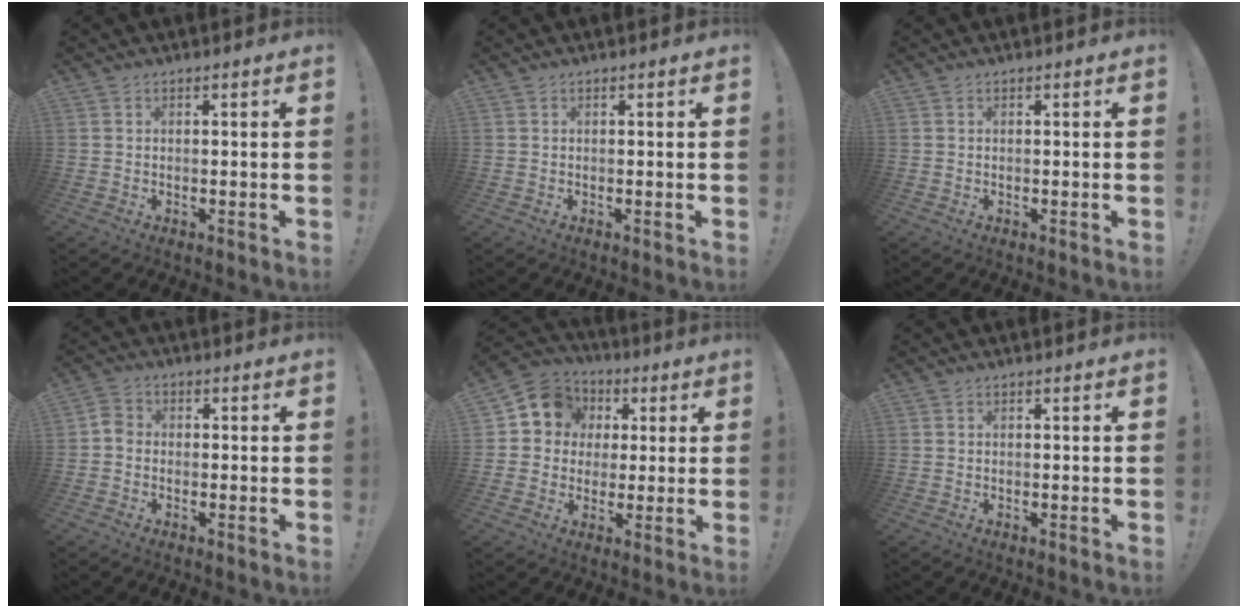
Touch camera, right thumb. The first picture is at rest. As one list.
[{"total": 0.0}, {"total": 0.0}, {"total": 3.3, "force": [-1.1, 2.6, 1.8], "torque": [-0.037, 0.018, -0.017]}, {"total": 10.5, "force": [2.5, 9.6, 3.3], "torque": [-0.053, 0.003, 0.054]}, {"total": 0.0}]